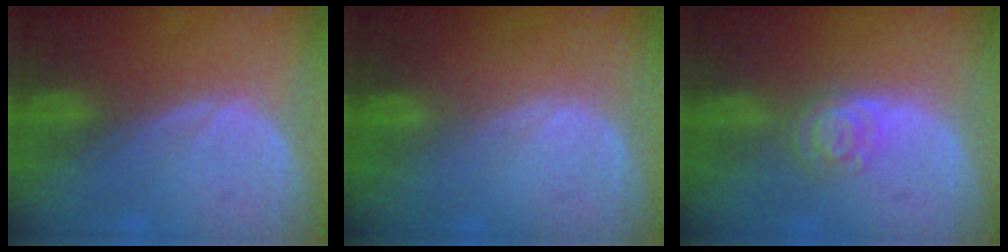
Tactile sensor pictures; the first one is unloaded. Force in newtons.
{"total": 0.0}
{"total": 4.6, "press": 4.0, "slide": 2.3}